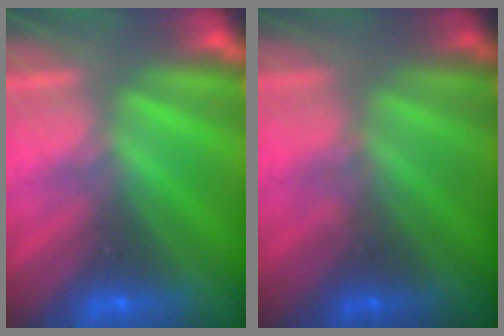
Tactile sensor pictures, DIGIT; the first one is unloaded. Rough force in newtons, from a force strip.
{"total": 1.8}